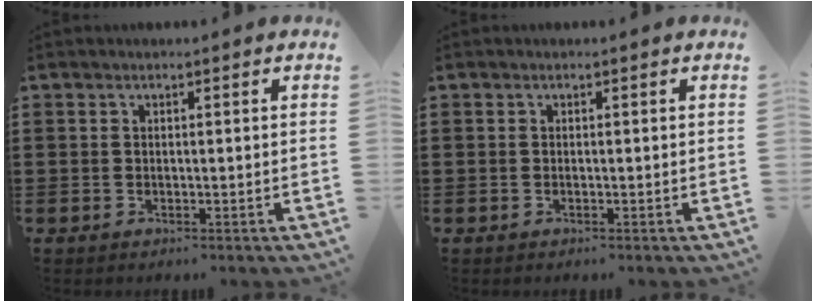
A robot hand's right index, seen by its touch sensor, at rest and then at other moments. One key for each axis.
{"total": 0.0}